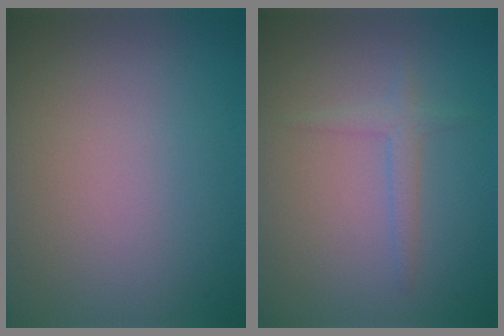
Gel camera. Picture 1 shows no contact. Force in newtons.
{"total": 1.5, "press": 1.5, "slide": 0.0}